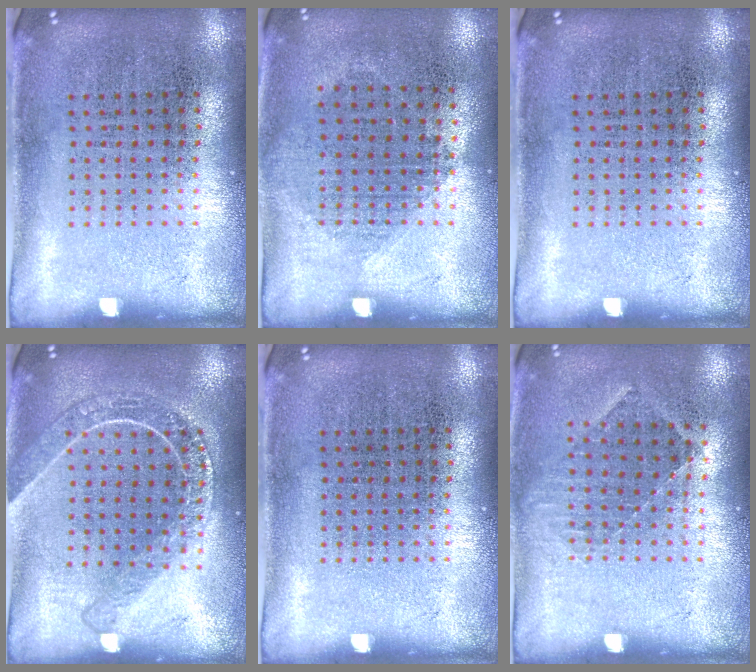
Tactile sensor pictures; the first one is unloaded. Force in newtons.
{"total": 1.0, "press": 0.9, "slide": 0.4}
{"total": 0.0}
{"total": 1.8, "press": 1.6, "slide": 0.8}
{"total": 0.0}
{"total": 0.8, "press": 0.8, "slide": 0.3}